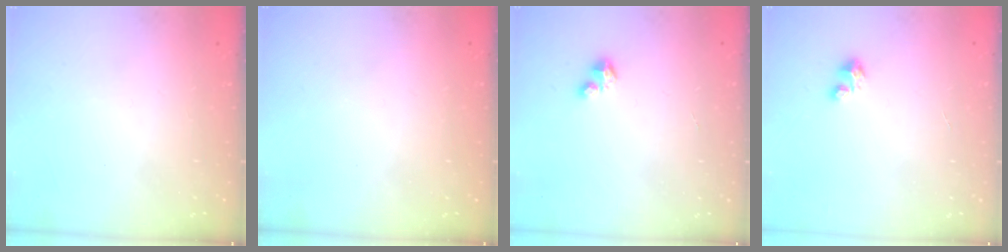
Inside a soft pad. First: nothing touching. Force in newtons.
{"total": 0.7, "press": 0.6, "slide": 0.4}
{"total": 1.9, "press": 1.9, "slide": 0.1}
{"total": 1.7, "press": 1.7, "slide": 0.1}